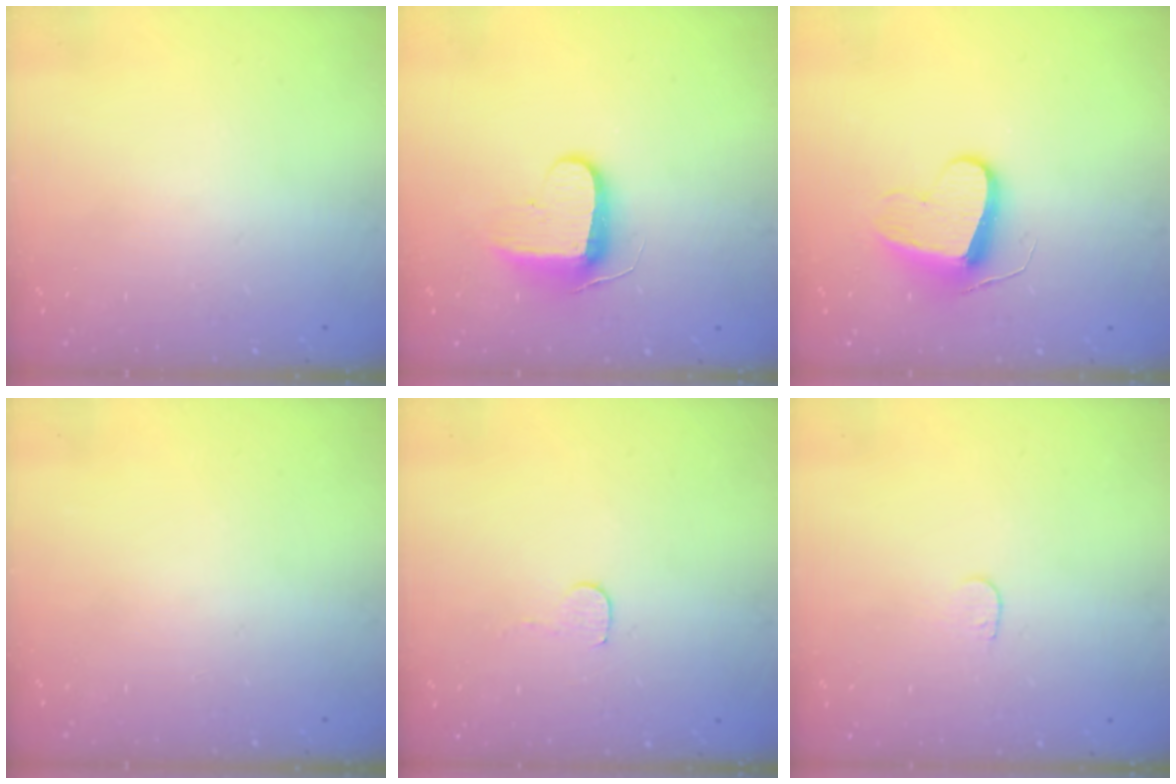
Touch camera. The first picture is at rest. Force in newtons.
{"total": 8.9, "press": 8.8, "slide": 1.1}
{"total": 10.6, "press": 10.6, "slide": 0.9}
{"total": 0.0}
{"total": 4.1, "press": 4.1, "slide": 0.3}
{"total": 3.4, "press": 3.3, "slide": 0.3}